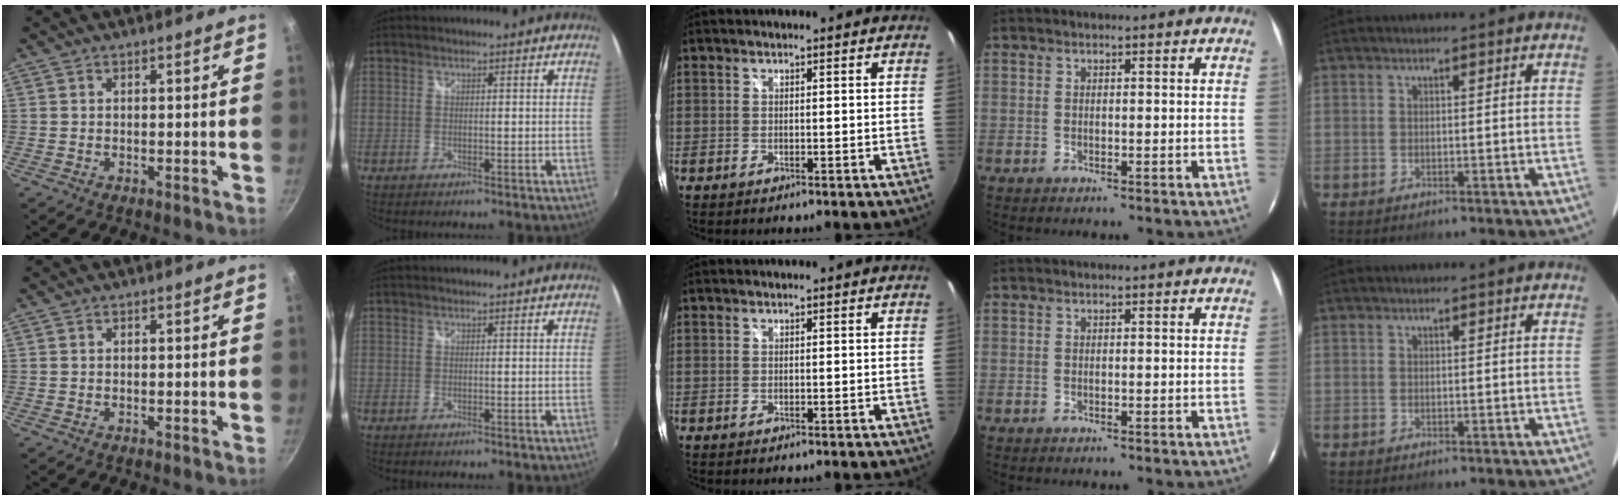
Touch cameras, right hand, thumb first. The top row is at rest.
{}